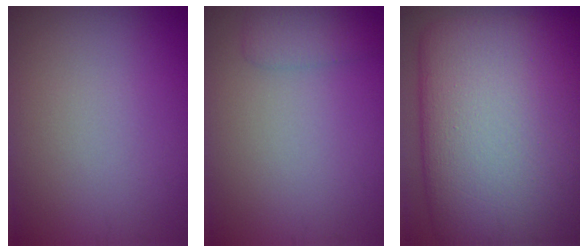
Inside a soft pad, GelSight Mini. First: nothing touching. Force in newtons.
{"total": 1.5, "press": 1.5, "slide": 0.2}
{"total": 22.9, "press": 22.9, "slide": 0.5}